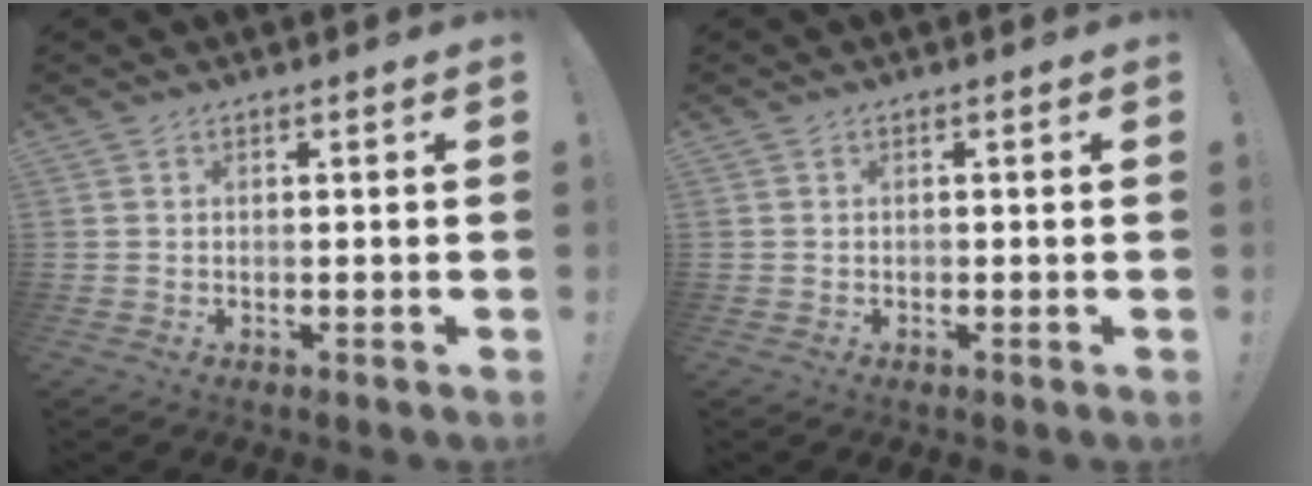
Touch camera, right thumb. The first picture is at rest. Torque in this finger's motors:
{"motor_torque": [0.01, -0.36, 0.20, -0.33, 0.00]}